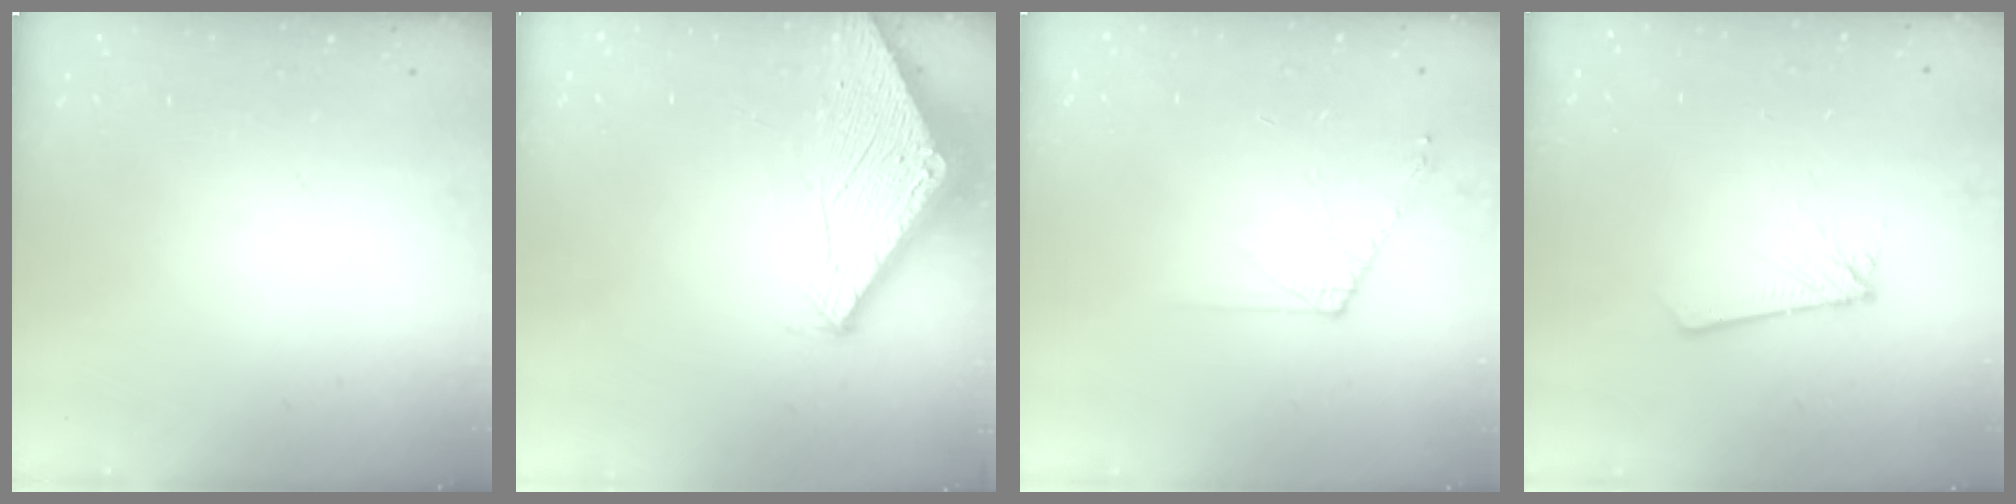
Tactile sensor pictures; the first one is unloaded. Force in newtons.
{"total": 2.8, "press": 2.8, "slide": 0.1}
{"total": 6.5, "press": 6.4, "slide": 1.1}
{"total": 1.8, "press": 1.8, "slide": 0.2}